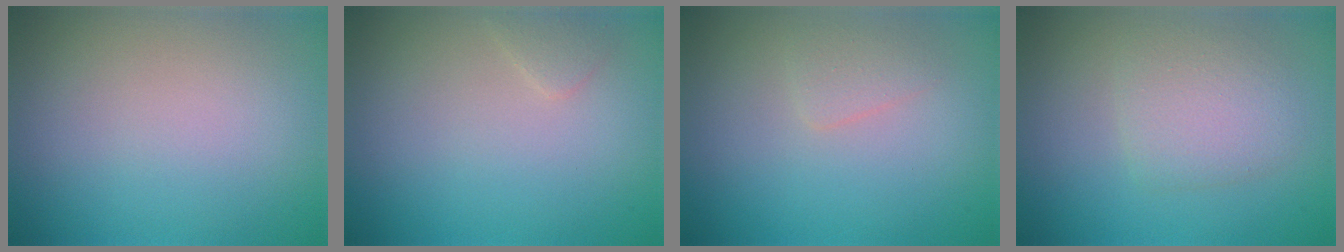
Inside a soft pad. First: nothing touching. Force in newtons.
{"total": 0.8, "press": 0.8, "slide": 0.1}
{"total": 1.2, "press": 1.2, "slide": 0.0}
{"total": 2.9, "press": 2.9, "slide": 0.0}